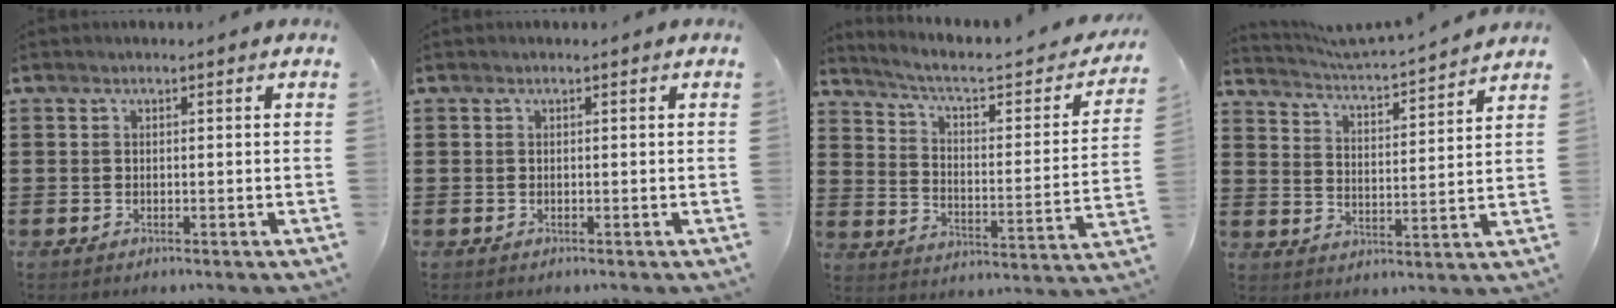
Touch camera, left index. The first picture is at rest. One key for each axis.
{"total": 0.0}
{"total": 4.6, "fx": 3.3, "fy": 0.9, "fz": 3.0, "tx": -0.077, "ty": -0.025, "tz": 0.045}
{"total": 3.4, "fx": 3.3, "fy": -0.6, "fz": 0.6, "tx": -0.031, "ty": -0.035, "tz": 0.047}